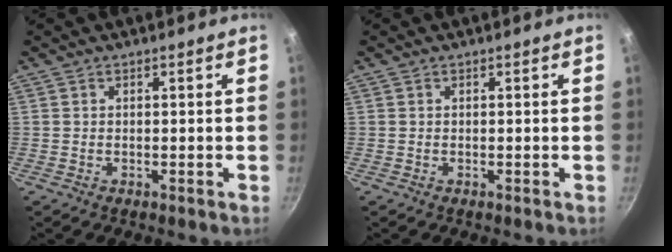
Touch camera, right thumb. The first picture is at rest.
{"total": 0.0}